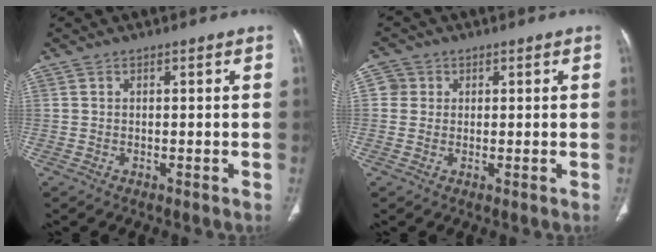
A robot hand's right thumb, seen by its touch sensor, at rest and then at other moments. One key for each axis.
{"total": 2.8, "fx": 0.7, "fy": 2.7, "fz": 0.4, "tx": 0.011, "ty": 0.002, "tz": 0.007}